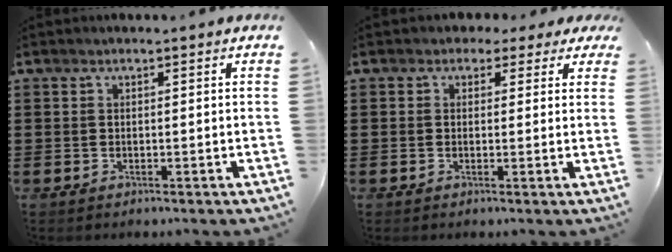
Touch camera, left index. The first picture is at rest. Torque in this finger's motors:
{"motor_torque": [2.14, 0.00, -0.08, -0.21]}